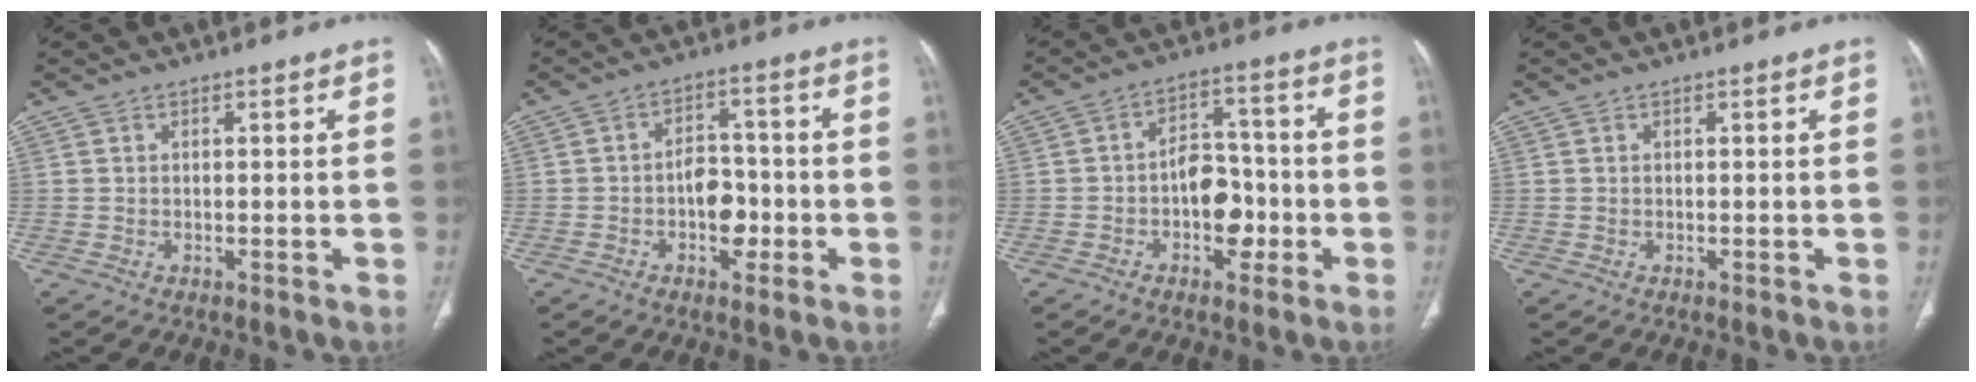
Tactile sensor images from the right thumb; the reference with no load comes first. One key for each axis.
{"total": 6.6, "fx": -1.9, "fy": 4.4, "fz": 4.6, "tx": -0.041, "ty": 0.025, "tz": -0.034}
{"total": 8.6, "fx": -2.4, "fy": 5.6, "fz": 6.1, "tx": -0.057, "ty": 0.033, "tz": -0.042}
{"total": 0.0}